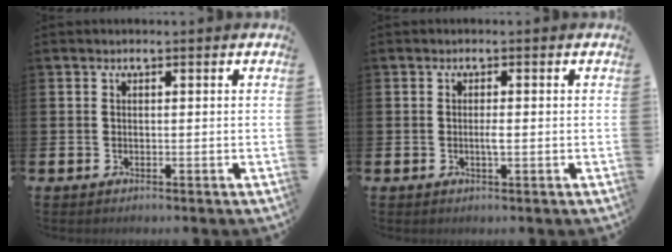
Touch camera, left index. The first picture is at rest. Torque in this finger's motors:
{"motor_torque": [0.04, 0.08, 0.01, 0.03]}